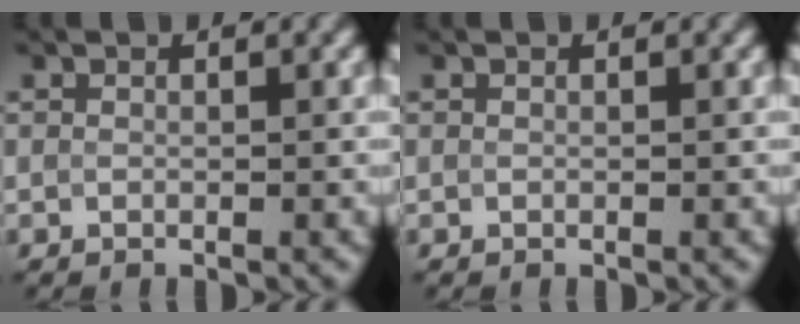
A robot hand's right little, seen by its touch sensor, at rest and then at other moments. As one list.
[{"total": 0.0}]